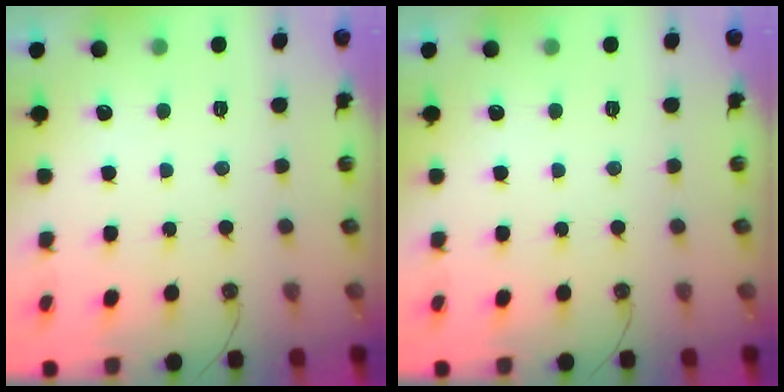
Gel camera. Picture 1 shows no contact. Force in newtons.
{"total": 0.0}